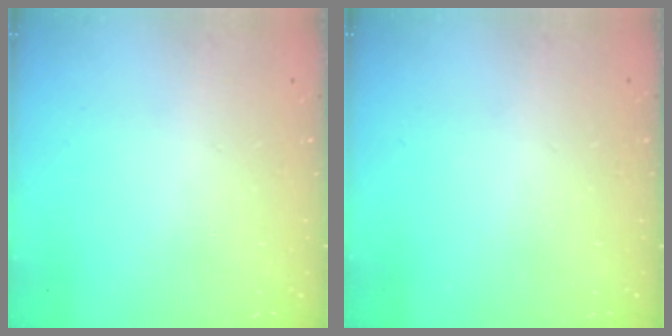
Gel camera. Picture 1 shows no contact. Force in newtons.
{"total": 0.0}